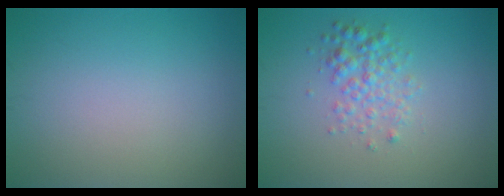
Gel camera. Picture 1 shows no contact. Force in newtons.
{"total": 2.5, "press": 2.5, "slide": 0.0}